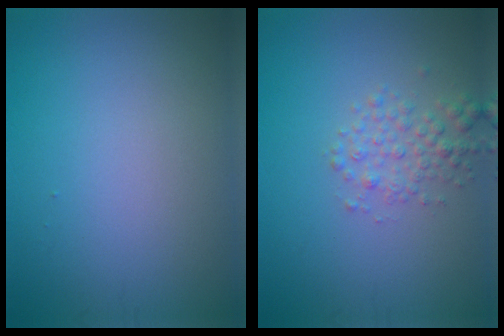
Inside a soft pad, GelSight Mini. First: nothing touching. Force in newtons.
{"total": 2.2, "press": 2.2, "slide": 0.1}